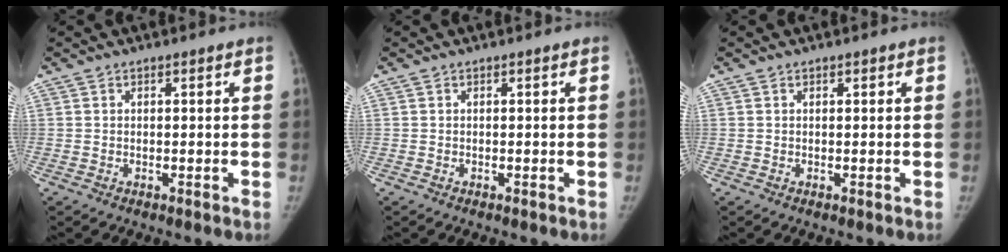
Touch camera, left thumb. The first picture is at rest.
{"total": 0.0}
{"total": 0.5, "force": [0.4, 0.3, 0.2], "torque": [-0.002, -0.002, 0.004]}